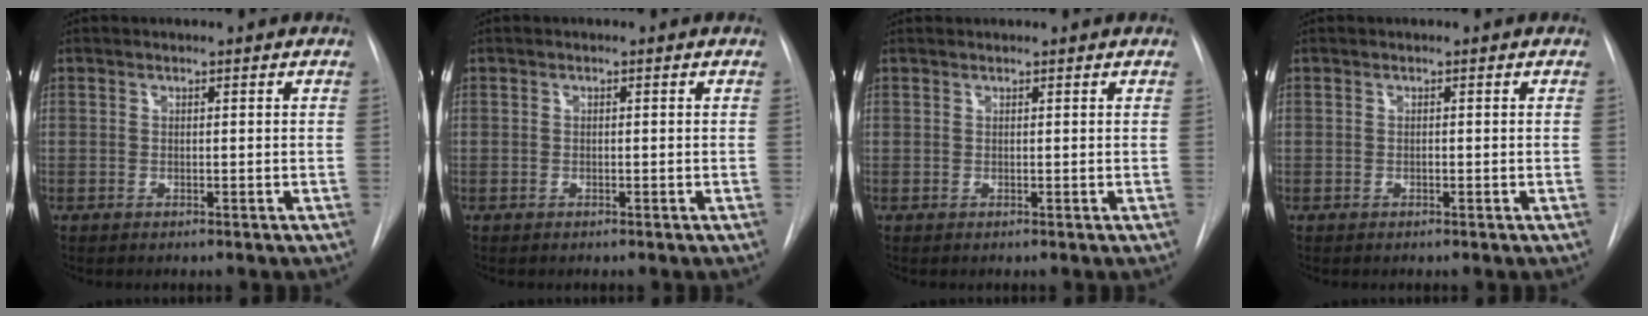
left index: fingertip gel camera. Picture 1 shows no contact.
{"total": 0.0}
{"total": 2.7, "force": [2.6, 0.0, 0.4], "torque": [-0.008, 0.029, 0.042]}
{"total": 0.0}